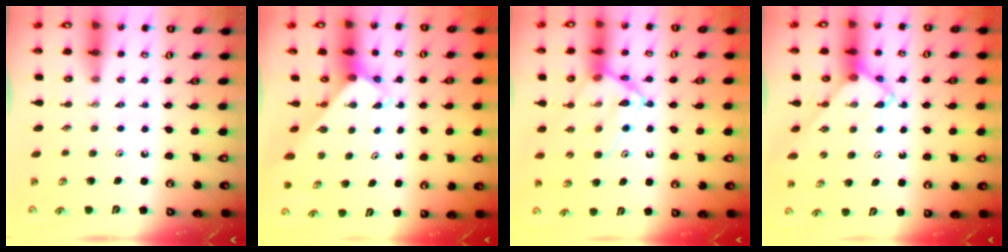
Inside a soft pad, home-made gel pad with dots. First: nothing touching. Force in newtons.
{"total": 2.7, "press": 2.7, "slide": 0.2}
{"total": 17.9, "press": 17.8, "slide": 1.5}
{"total": 5.6, "press": 5.6, "slide": 0.6}